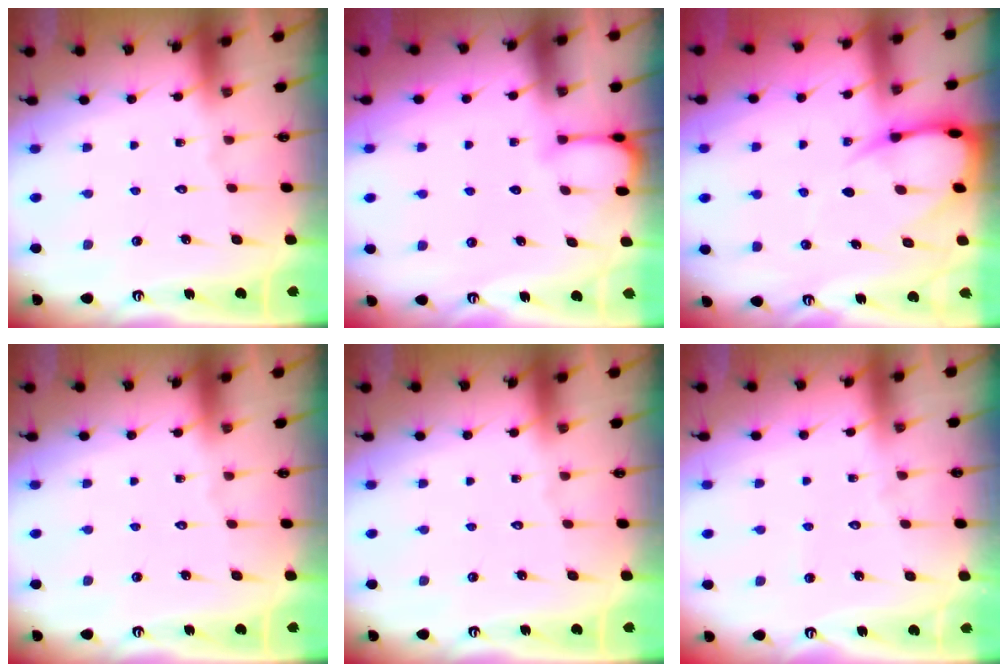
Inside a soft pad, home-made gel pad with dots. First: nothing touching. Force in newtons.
{"total": 2.8, "press": 2.8, "slide": 0.1}
{"total": 8.4, "press": 8.4, "slide": 0.8}
{"total": 0.0}
{"total": 0.0}
{"total": 2.3, "press": 2.3, "slide": 0.3}